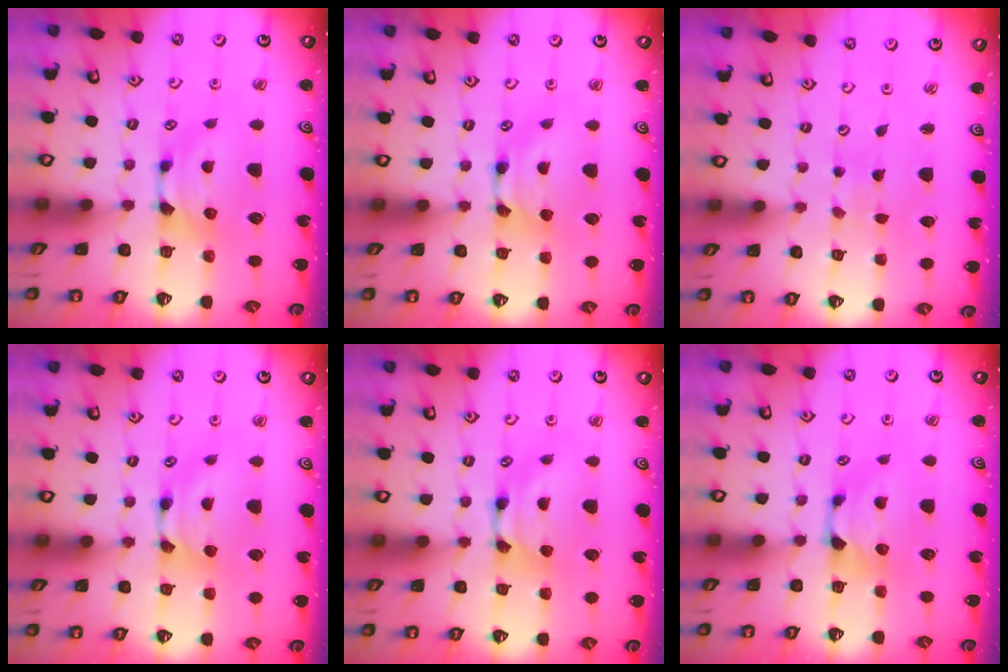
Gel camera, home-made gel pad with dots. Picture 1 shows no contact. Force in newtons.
{"total": 1.8, "press": 1.8, "slide": 0.2}
{"total": 6.4, "press": 6.4, "slide": 0.3}
{"total": 1.8, "press": 1.8, "slide": 0.2}
{"total": 2.1, "press": 2.1, "slide": 0.1}
{"total": 0.9, "press": 0.7, "slide": 0.6}